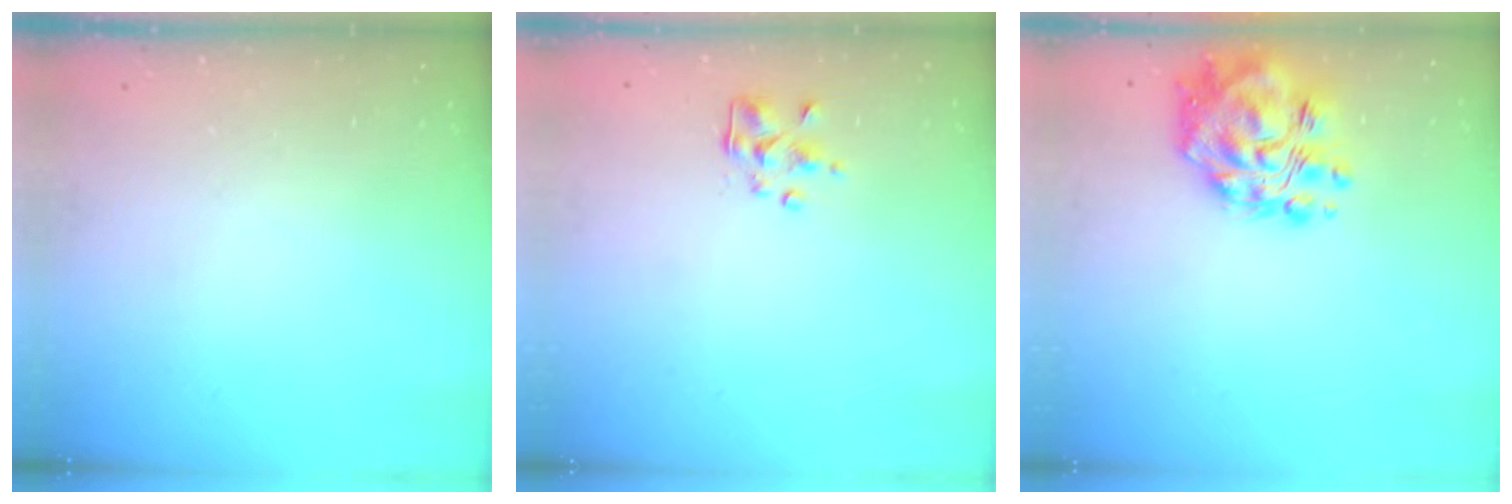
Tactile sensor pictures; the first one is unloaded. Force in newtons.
{"total": 2.5, "press": 2.5, "slide": 0.2}
{"total": 14.5, "press": 13.8, "slide": 4.5}